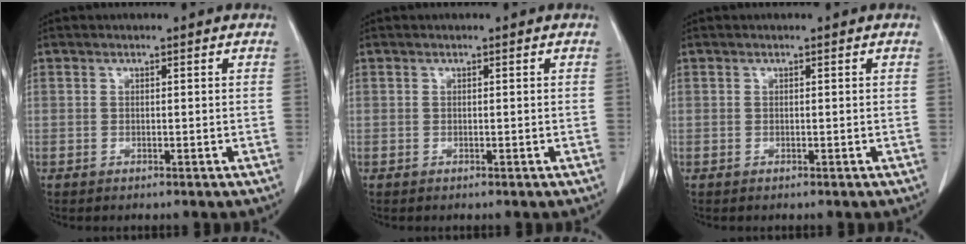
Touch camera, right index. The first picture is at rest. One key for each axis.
{"total": 0.0}
{"total": 0.0}